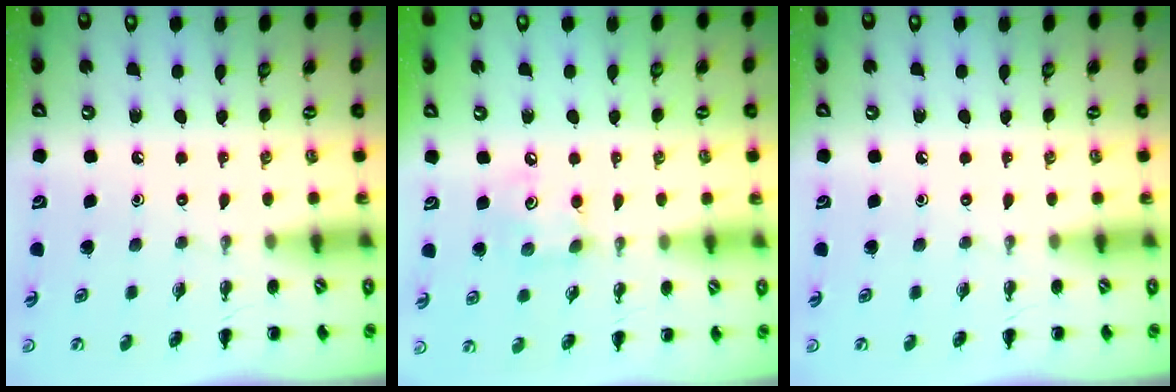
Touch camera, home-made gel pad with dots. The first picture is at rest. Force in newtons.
{"total": 5.2, "press": 5.2, "slide": 0.8}
{"total": 0.0}